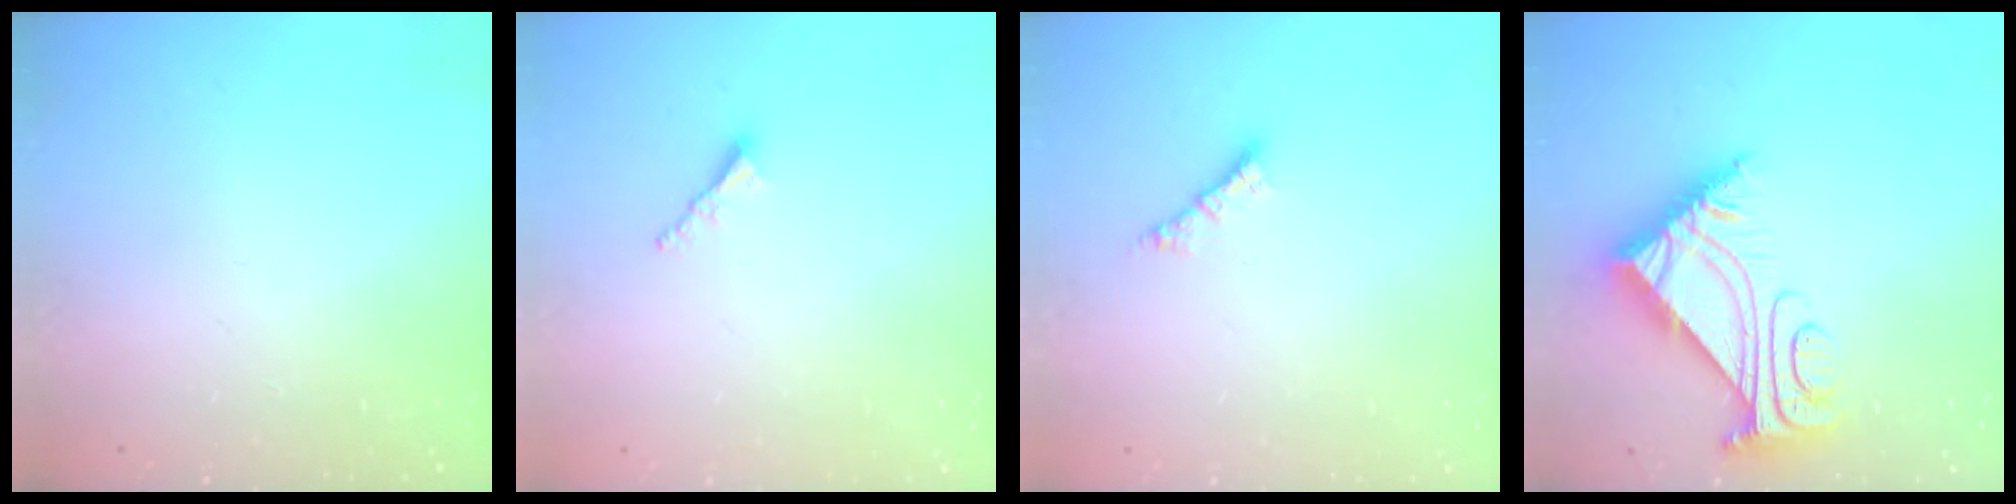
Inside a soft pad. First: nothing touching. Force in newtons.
{"total": 2.3, "press": 2.2, "slide": 0.6}
{"total": 2.4, "press": 2.4, "slide": 0.2}
{"total": 8.0, "press": 8.0, "slide": 0.6}